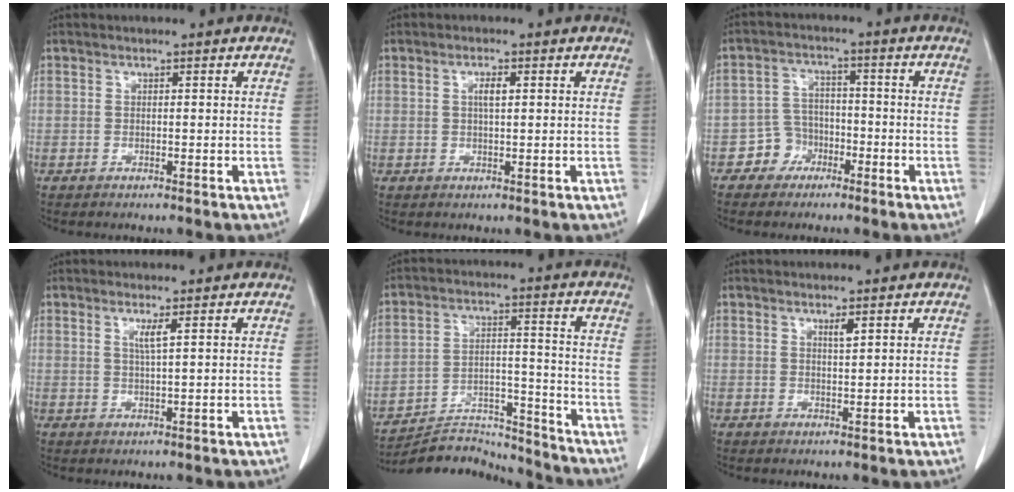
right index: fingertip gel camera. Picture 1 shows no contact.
{"total": 1.9, "force": [0.5, 0.4, 1.7], "torque": [-0.030, 0.002, 0.007]}
{"total": 4.6, "force": [-2.5, 3.9, 0.4], "torque": [-0.004, 0.017, -0.043]}
{"total": 2.0, "force": [0.9, -0.3, 1.7], "torque": [-0.035, -0.003, 0.017]}
{"total": 10.8, "force": [-10.6, 1.9, -1.1], "torque": [0.028, 0.046, -0.172]}
{"total": 1.3, "force": [0.8, 0.1, 1.0], "torque": [-0.017, -0.005, 0.013]}